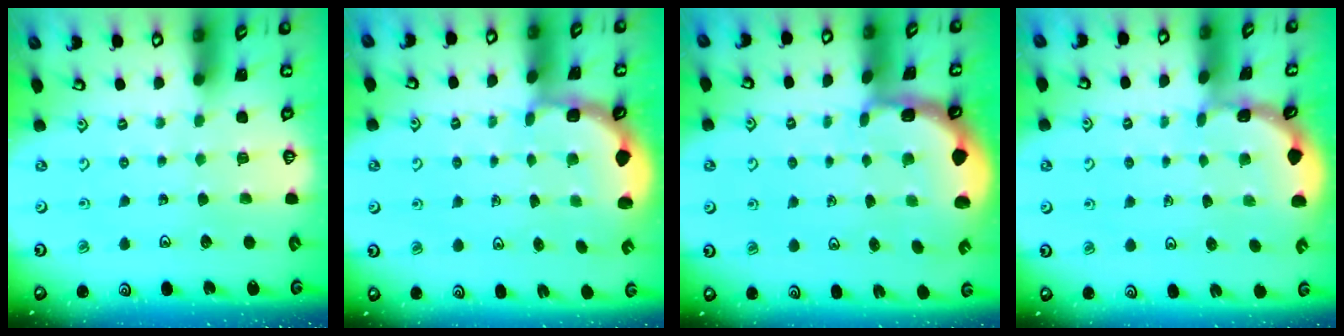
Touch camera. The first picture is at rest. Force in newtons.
{"total": 2.4, "press": 1.7, "slide": 1.6}
{"total": 1.8, "press": 1.6, "slide": 0.7}
{"total": 1.3, "press": 1.3, "slide": 0.1}